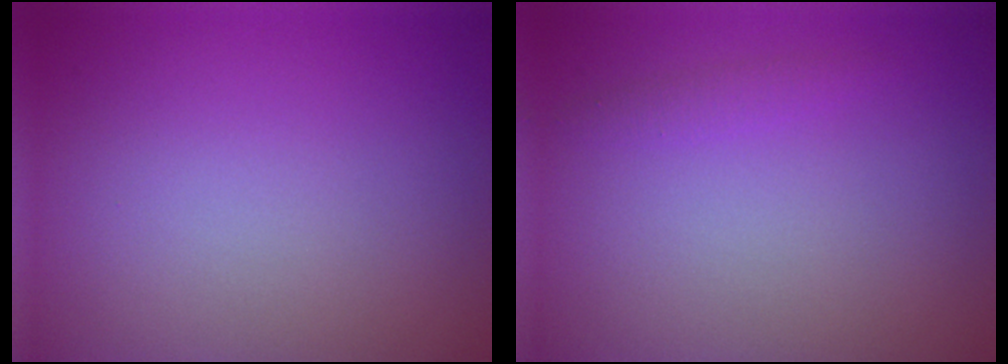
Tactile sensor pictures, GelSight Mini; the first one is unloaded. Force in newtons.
{"total": 0.9, "press": 0.9, "slide": 0.0}